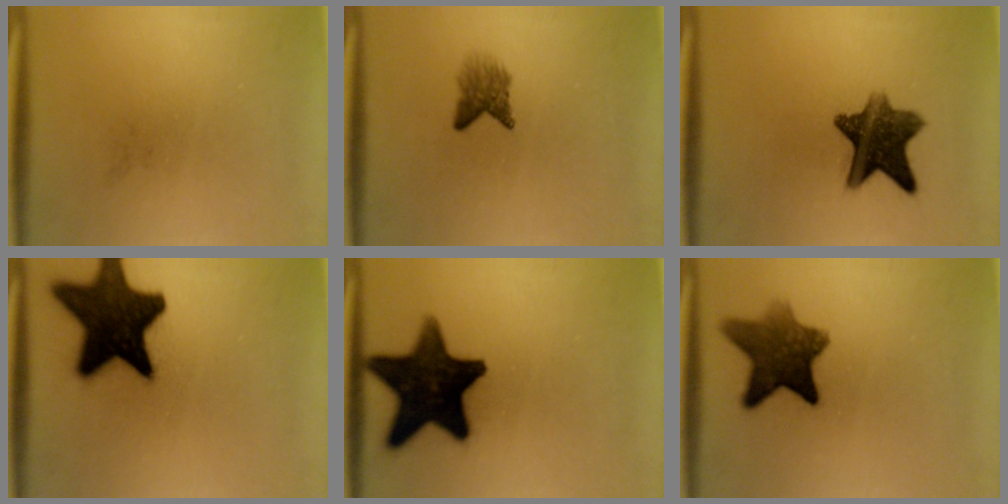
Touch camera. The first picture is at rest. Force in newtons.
{"total": 2.8}
{"total": 10.2}
{"total": 18.5}
{"total": 17.9}
{"total": 9.4}